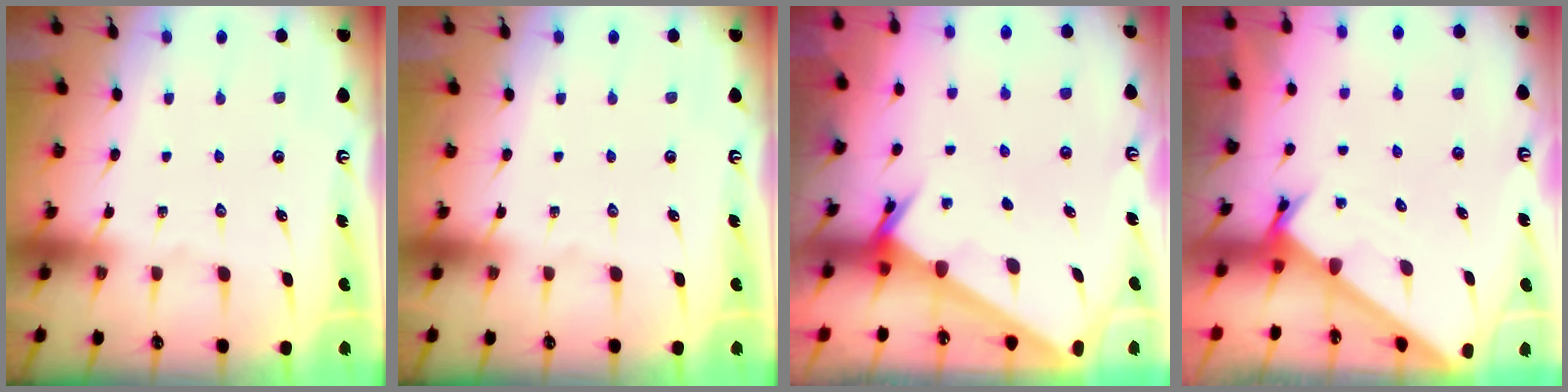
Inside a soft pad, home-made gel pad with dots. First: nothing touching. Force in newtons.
{"total": 0.0}
{"total": 2.1, "press": 2.1, "slide": 0.3}
{"total": 1.7, "press": 1.7, "slide": 0.1}